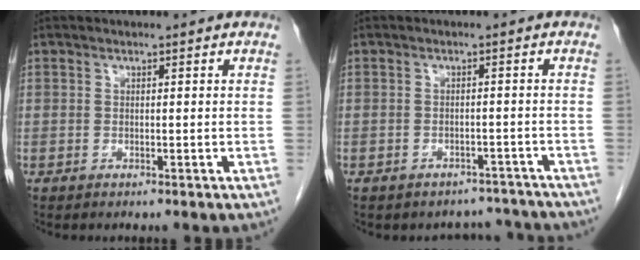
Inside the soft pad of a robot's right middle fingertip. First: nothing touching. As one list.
[{"total": 5.5, "force": [-4.9, 2.4, -0.4], "torque": [0.017, 0.019, -0.053]}]